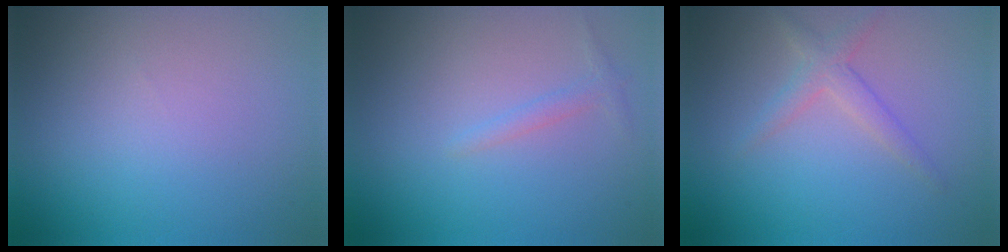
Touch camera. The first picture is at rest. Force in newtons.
{"total": 0.9, "press": 0.9, "slide": 0.1}
{"total": 2.0, "press": 2.0, "slide": 0.1}